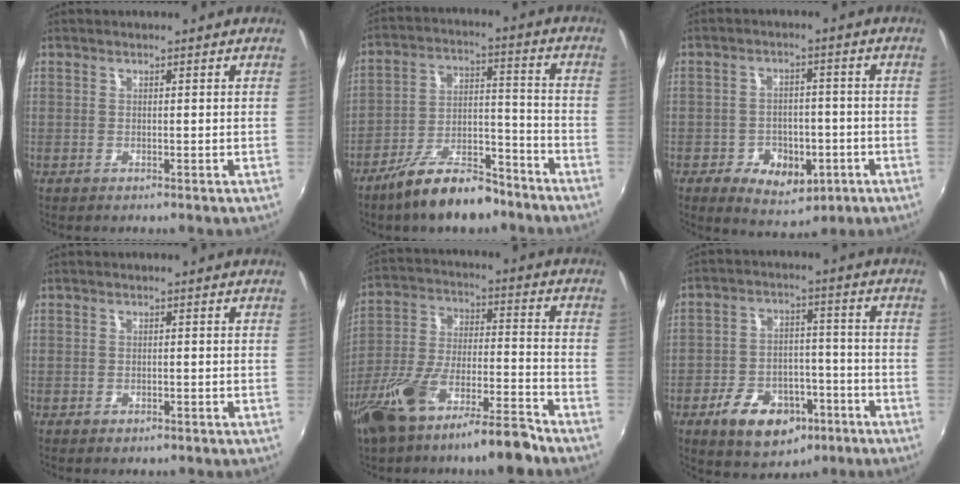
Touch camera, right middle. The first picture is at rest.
{"total": 13.6, "force": [-10.2, 5.0, 7.5], "torque": [-0.139, 0.017, -0.165]}
{"total": 9.5, "force": [-4.3, 6.6, 5.4], "torque": [-0.108, 0.005, -0.049]}
{"total": 1.3, "force": [-0.9, 0.8, 0.6], "torque": [-0.011, -0.003, -0.013]}
{"total": 16.4, "force": [-11.5, 3.9, 11.0], "torque": [-0.222, -0.012, -0.202]}
{"total": 12.5, "force": [-6.8, 7.5, 7.2], "torque": [-0.154, 0.010, -0.097]}